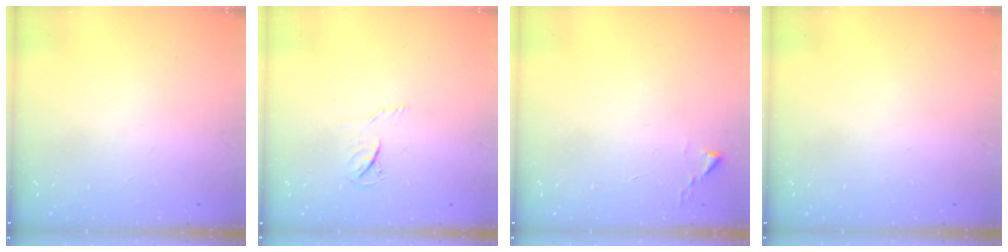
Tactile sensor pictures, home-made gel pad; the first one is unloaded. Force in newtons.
{"total": 4.4, "press": 4.4, "slide": 0.6}
{"total": 2.4, "press": 2.4, "slide": 0.3}
{"total": 0.0}